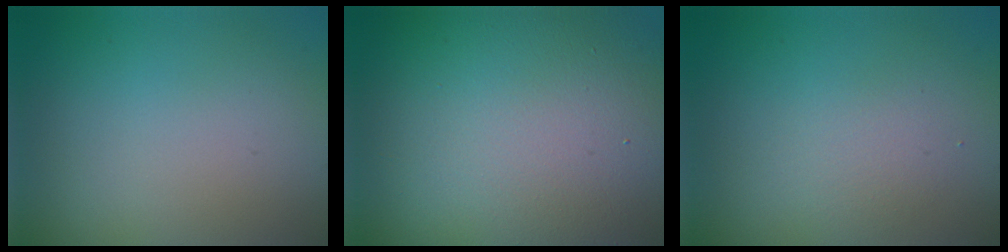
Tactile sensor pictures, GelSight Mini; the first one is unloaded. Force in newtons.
{"total": 20.6, "press": 20.5, "slide": 1.4}
{"total": 1.7, "press": 1.6, "slide": 0.1}